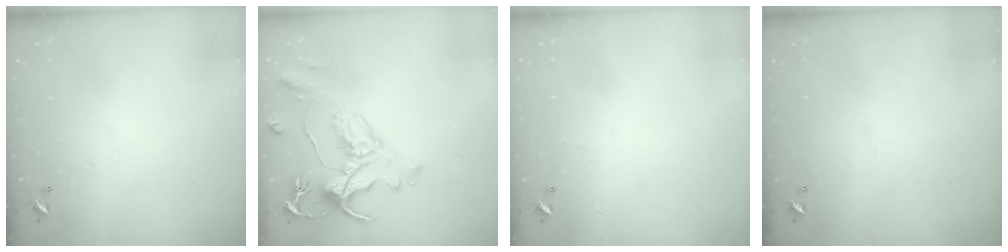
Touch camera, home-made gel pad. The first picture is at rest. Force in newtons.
{"total": 2.8, "press": 2.5, "slide": 1.3}
{"total": 2.6, "press": 2.6, "slide": 0.4}
{"total": 0.0}